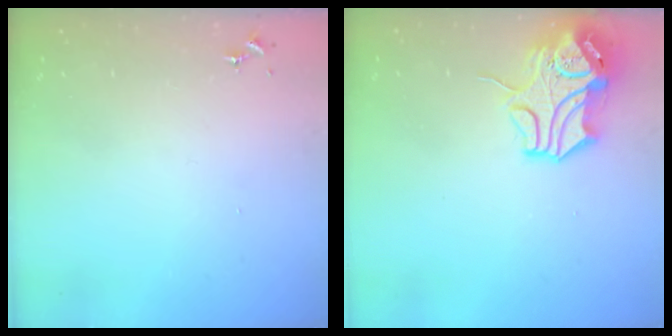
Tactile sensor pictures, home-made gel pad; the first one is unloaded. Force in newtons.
{"total": 14.0, "press": 13.8, "slide": 2.1}